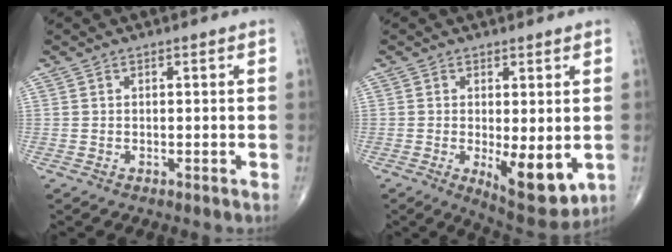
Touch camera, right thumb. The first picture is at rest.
{"total": 9.9, "force": [-1.8, 3.7, 9.0], "torque": [-0.117, -0.026, -0.015]}